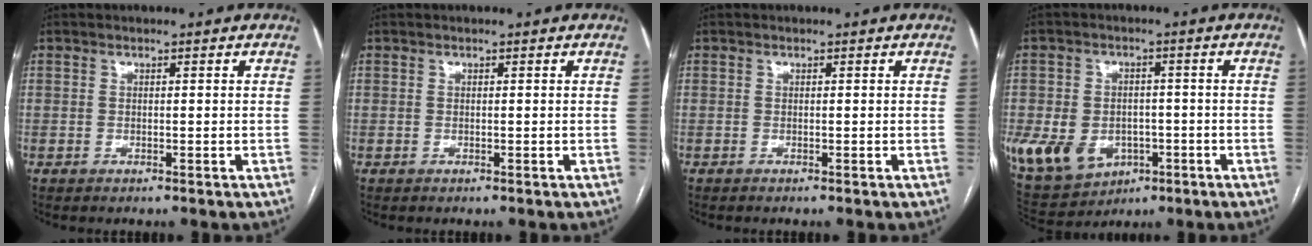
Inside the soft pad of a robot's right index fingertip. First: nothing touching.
{"total": 0.0}
{"total": 0.0}
{"total": 16.6, "force": [-5.4, 12.7, 9.1], "torque": [-0.217, 0.006, -0.067]}